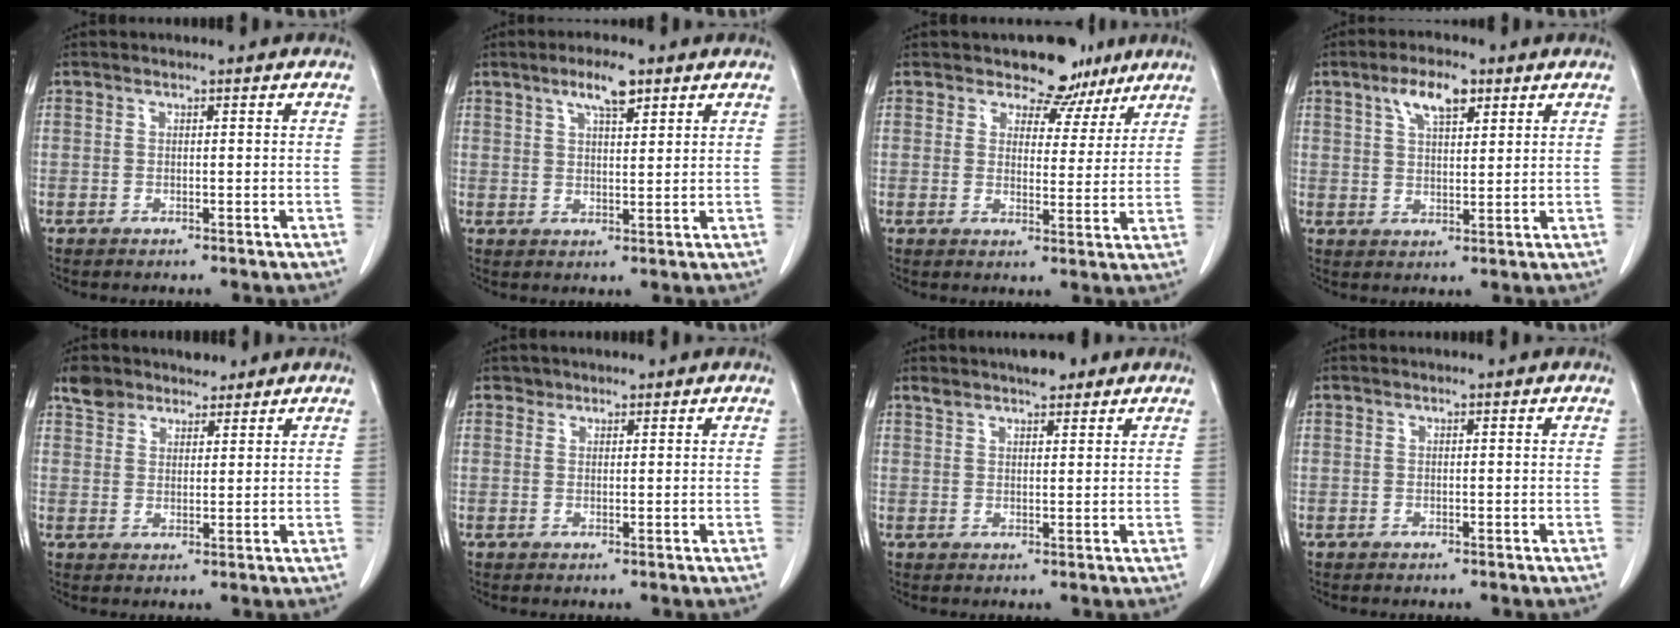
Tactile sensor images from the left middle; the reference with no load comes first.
{"total": 5.1, "force": [3.2, 1.1, 3.8], "torque": [-0.069, 0.005, 0.054]}
{"total": 6.5, "force": [5.1, 3.9, 1.1], "torque": [-0.002, -0.006, 0.064]}
{"total": 6.0, "force": [3.4, 2.2, 4.4], "torque": [-0.084, 0.010, 0.060]}
{"total": 5.2, "force": [4.2, 2.9, 0.9], "torque": [-0.016, 0.017, 0.078]}
{"total": 1.1, "force": [0.8, 0.7, -0.2], "torque": [0.008, 0.002, 0.010]}
{"total": 4.6, "force": [3.6, 1.2, 2.5], "torque": [-0.043, 0.013, 0.058]}
{"total": 0.0}